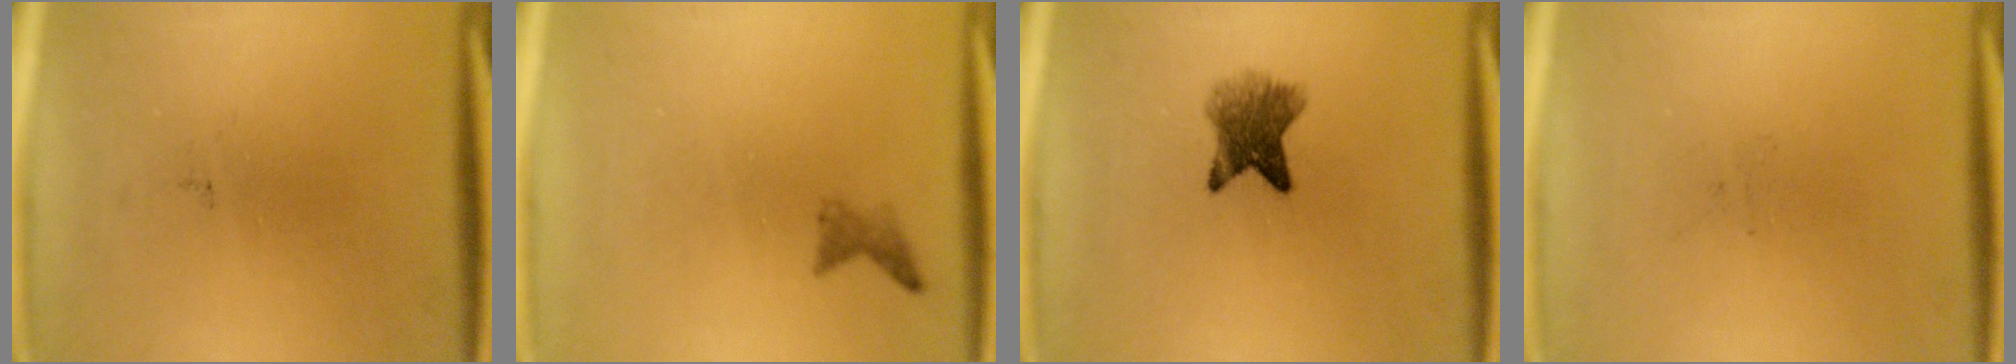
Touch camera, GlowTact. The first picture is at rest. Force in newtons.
{"total": 1.1}
{"total": 5.5}
{"total": 0.0}